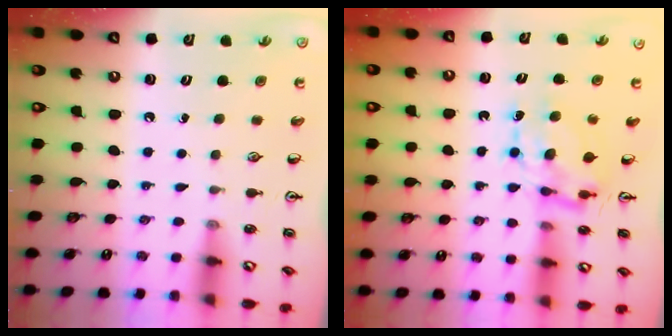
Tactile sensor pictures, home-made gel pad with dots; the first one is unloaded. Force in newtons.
{"total": 6.5, "press": 6.5, "slide": 0.7}